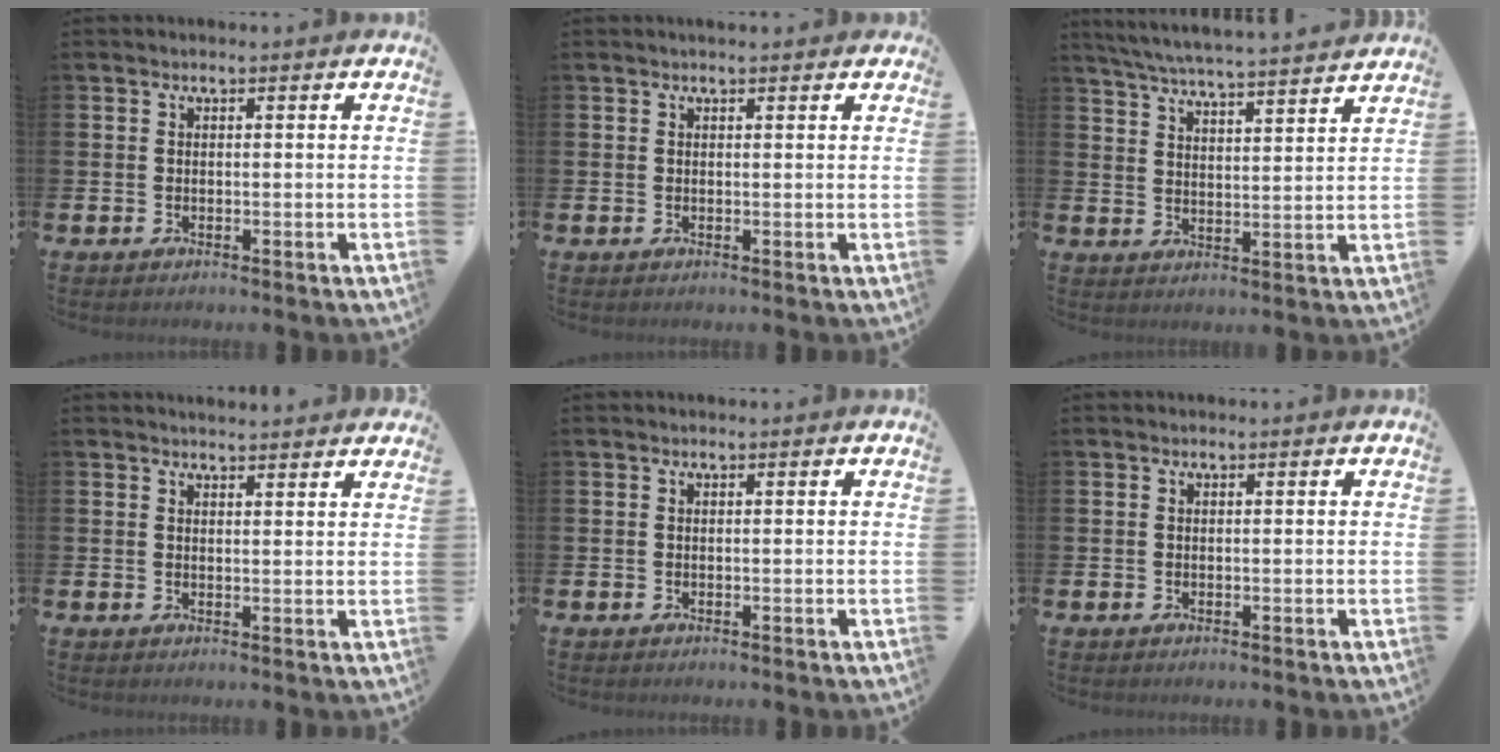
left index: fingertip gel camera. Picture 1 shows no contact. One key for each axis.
{"total": 0.8, "fx": 0.7, "fy": 0.2, "fz": 0.3, "tx": 0.004, "ty": -0.001, "tz": 0.009}
{"total": 6.0, "fx": 5.9, "fy": -0.3, "fz": 1.3, "tx": -0.046, "ty": -0.041, "tz": 0.103}
{"total": 2.3, "fx": 2.3, "fy": 0.1, "fz": 0.0, "tx": -0.002, "ty": -0.010, "tz": 0.041}
{"total": 0.0}
{"total": 0.0}